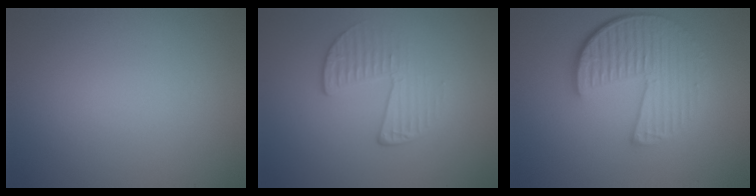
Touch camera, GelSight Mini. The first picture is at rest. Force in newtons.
{"total": 2.4, "press": 1.7, "slide": 1.8}
{"total": 6.3, "press": 4.5, "slide": 4.5}